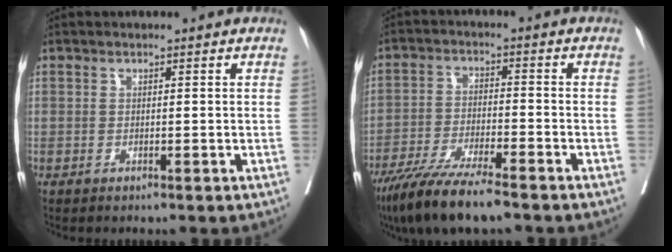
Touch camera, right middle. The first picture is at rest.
{"total": 10.7, "force": [-8.3, 0.9, 6.6], "torque": [-0.113, -0.029, -0.146]}